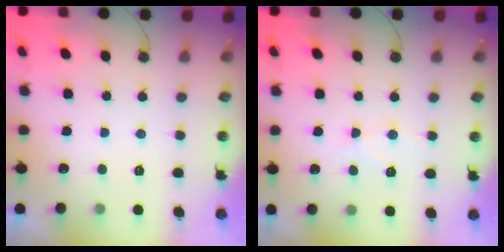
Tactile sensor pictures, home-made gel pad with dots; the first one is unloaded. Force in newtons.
{"total": 7.9, "press": 7.9, "slide": 0.7}